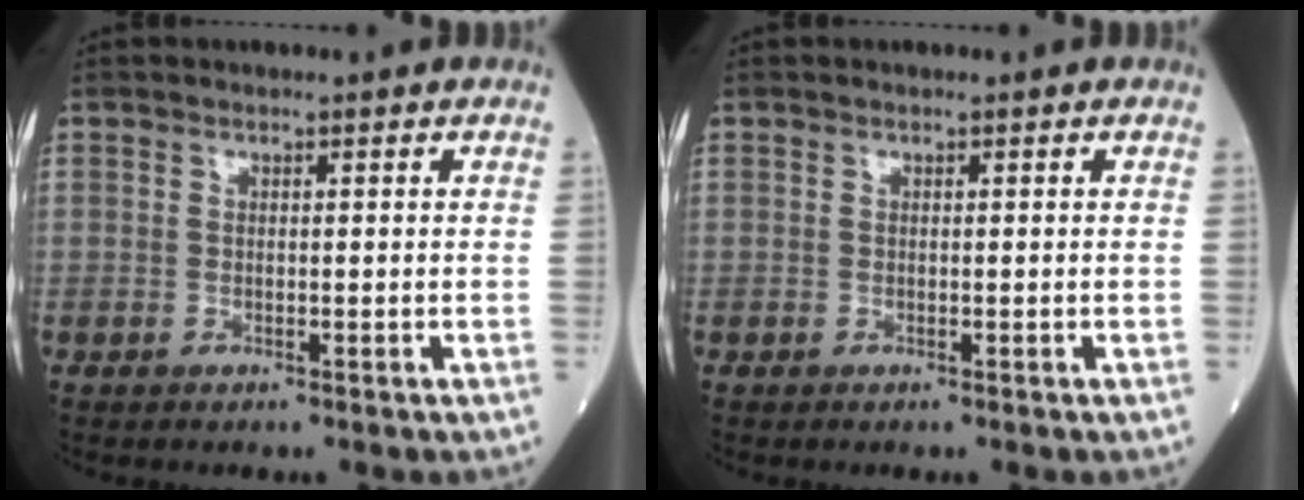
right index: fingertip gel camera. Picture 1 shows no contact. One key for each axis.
{"total": 0.0}